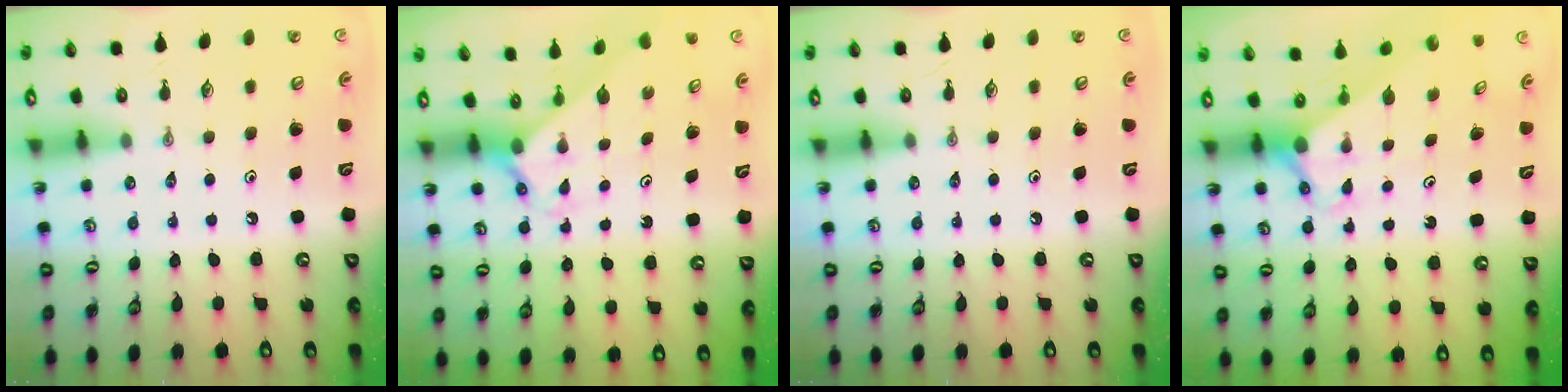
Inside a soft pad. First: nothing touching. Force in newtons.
{"total": 2.0, "press": 2.0, "slide": 0.1}
{"total": 0.0}
{"total": 2.9, "press": 2.9, "slide": 0.0}